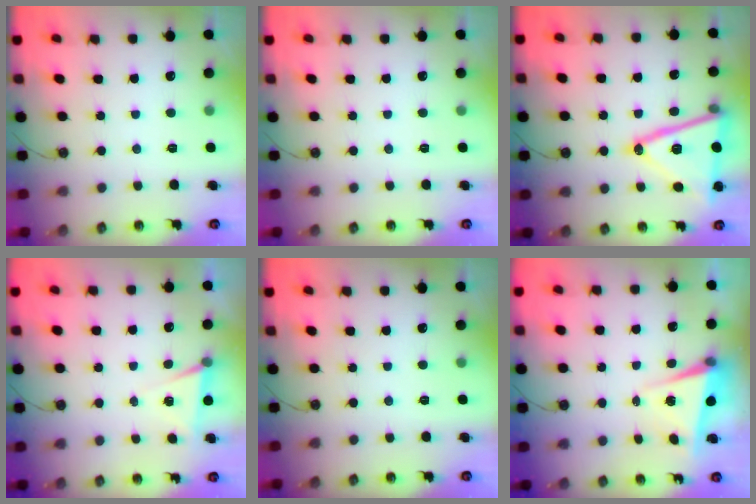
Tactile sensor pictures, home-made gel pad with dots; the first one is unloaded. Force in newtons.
{"total": 0.0}
{"total": 20.4, "press": 20.1, "slide": 3.4}
{"total": 5.4, "press": 3.2, "slide": 4.4}
{"total": 0.0}
{"total": 5.4, "press": 5.3, "slide": 1.2}